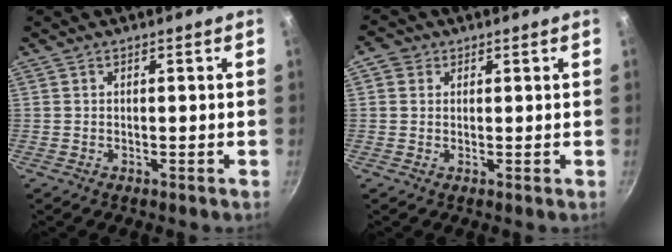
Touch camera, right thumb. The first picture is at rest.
{"total": 2.9, "force": [0.9, 2.7, 0.8], "torque": [0.004, 0.003, 0.009]}